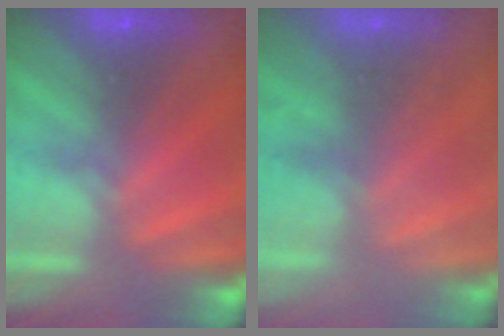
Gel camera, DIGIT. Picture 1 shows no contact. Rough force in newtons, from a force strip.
{"total": 2.1}